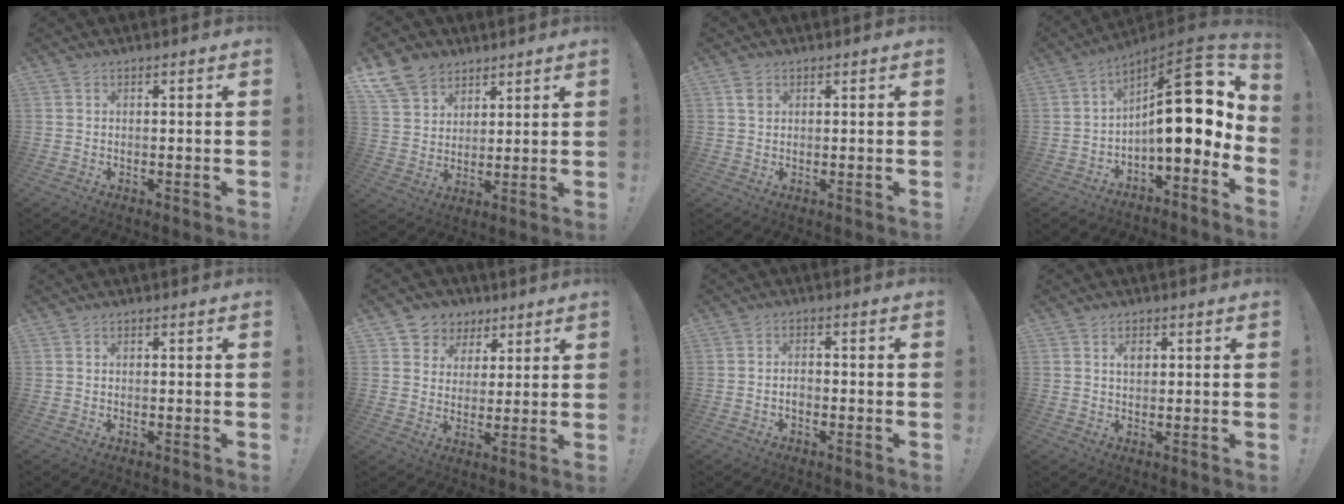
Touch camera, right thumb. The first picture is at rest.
{"total": 10.8, "force": [7.3, 7.4, 2.8], "torque": [-0.052, -0.047, 0.146]}
{"total": 2.9, "force": [1.1, 2.1, 1.7], "torque": [-0.018, -0.004, 0.018]}
{"total": 18.8, "force": [2.2, 6.9, 17.3], "torque": [-0.251, -0.015, 0.037]}
{"total": 0.0}
{"total": 7.1, "force": [3.0, 6.4, 0.8], "torque": [-0.011, -0.019, 0.062]}
{"total": 2.0, "force": [-0.8, 1.3, 1.3], "torque": [-0.022, 0.005, -0.014]}
{"total": 2.2, "force": [0.8, 1.4, 1.6], "torque": [-0.021, 0.000, 0.010]}